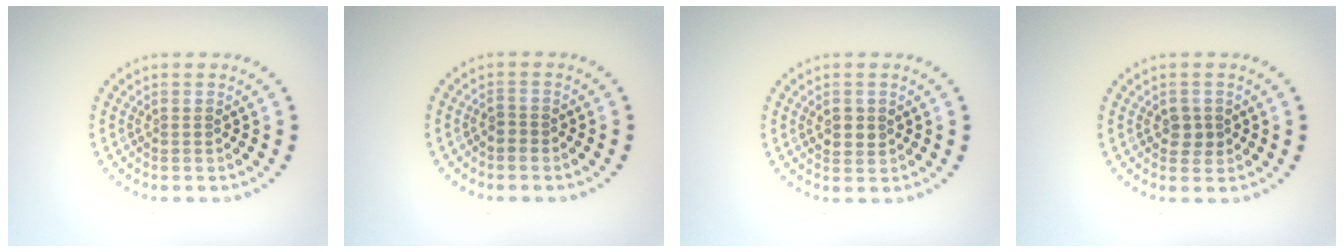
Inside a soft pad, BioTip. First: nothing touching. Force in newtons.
{"total": 0.8, "press": 0.6, "slide": 0.5}
{"total": 1.7, "press": 1.6, "slide": 0.5}
{"total": 1.5, "press": 1.5, "slide": 0.3}